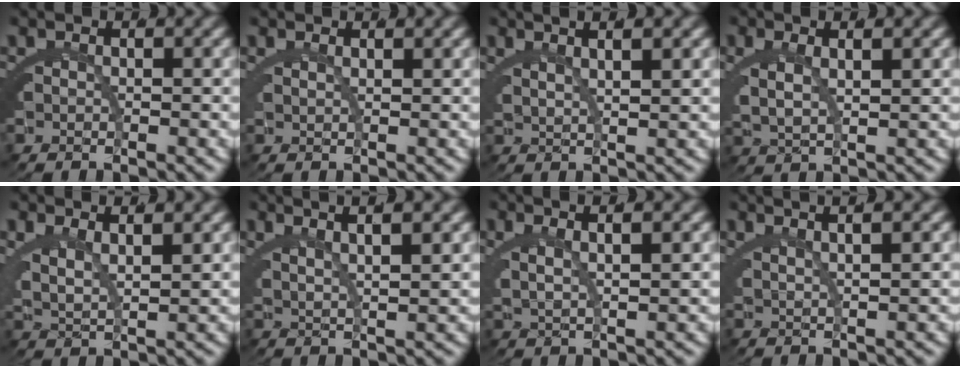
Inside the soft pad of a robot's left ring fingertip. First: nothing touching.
{"total": 1.5, "force": [1.1, -0.8, 0.4], "torque": [-0.003, -0.004, 0.026]}
{"total": 4.7, "force": [3.3, 0.8, 3.3], "torque": [-0.041, 0.013, 0.053]}
{"total": 3.7, "force": [1.1, 1.7, 3.1], "torque": [-0.077, -0.009, 0.031]}
{"total": 3.8, "force": [1.8, 1.7, 2.8], "torque": [-0.066, -0.011, 0.040]}
{"total": 6.0, "force": [4.0, 1.6, 4.2], "torque": [-0.055, 0.017, 0.061]}
{"total": 4.1, "force": [1.9, 1.2, 3.4], "torque": [-0.061, 0.002, 0.037]}
{"total": 5.0, "force": [3.7, 0.6, 3.3], "torque": [-0.035, 0.019, 0.056]}